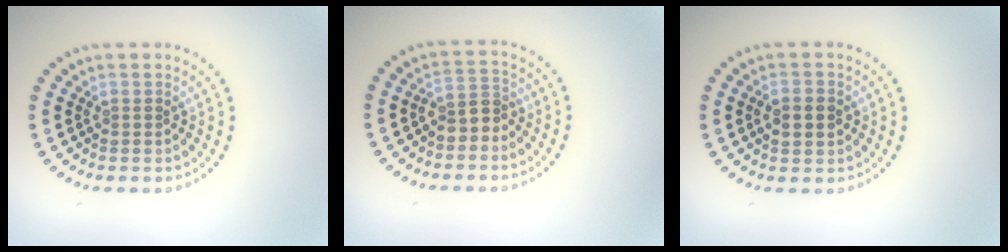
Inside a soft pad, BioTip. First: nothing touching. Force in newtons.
{"total": 2.1, "press": 1.8, "slide": 1.0}
{"total": 3.2, "press": 3.2, "slide": 0.2}